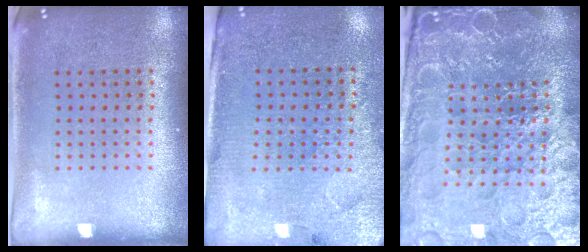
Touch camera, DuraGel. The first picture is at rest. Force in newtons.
{"total": 3.0, "press": 2.8, "slide": 0.9}
{"total": 5.9, "press": 5.4, "slide": 2.4}